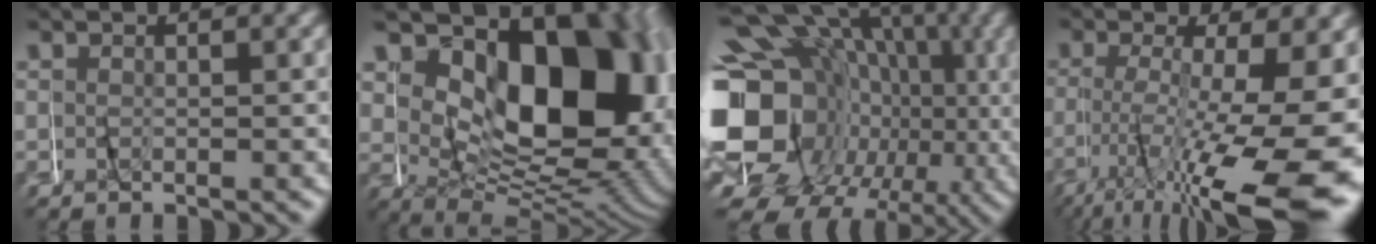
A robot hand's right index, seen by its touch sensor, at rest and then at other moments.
{"total": 18.8, "force": [2.7, 11.4, 14.7], "torque": [-0.193, -0.005, 0.040]}
{"total": 18.7, "force": [-1.9, 14.8, 11.2], "torque": [-0.195, -0.042, -0.026]}
{"total": 11.1, "force": [-3.5, 3.7, 9.8], "torque": [-0.132, -0.020, -0.036]}